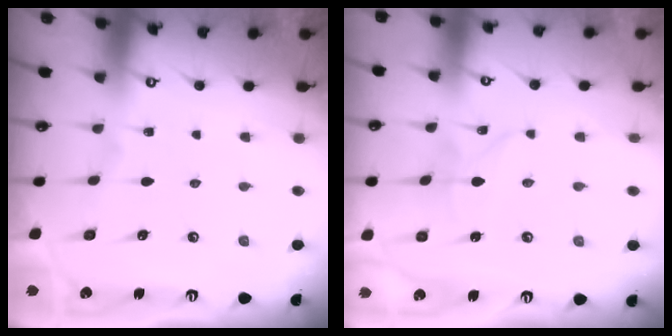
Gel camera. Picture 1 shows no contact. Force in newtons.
{"total": 2.5, "press": 2.5, "slide": 0.2}